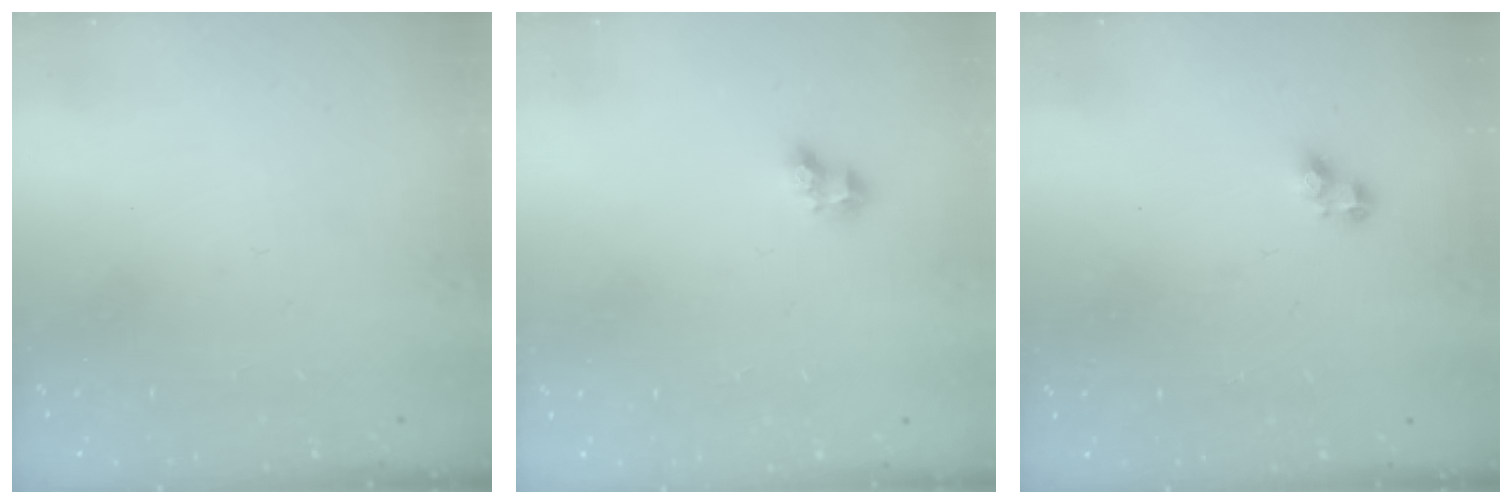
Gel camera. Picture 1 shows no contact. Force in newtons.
{"total": 2.7, "press": 2.5, "slide": 1.0}
{"total": 2.8, "press": 2.8, "slide": 0.3}